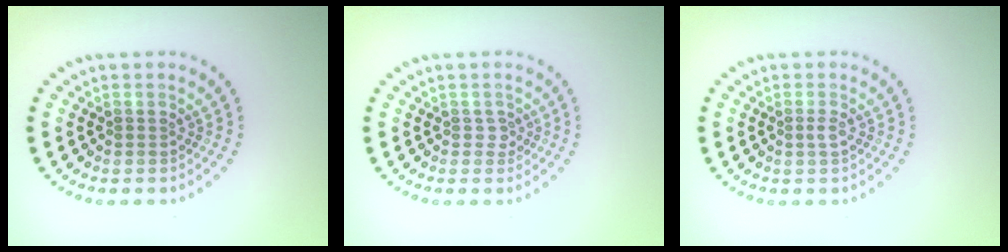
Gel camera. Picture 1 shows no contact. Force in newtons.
{"total": 0.9, "press": 0.6, "slide": 0.6}
{"total": 0.8, "press": 0.6, "slide": 0.4}